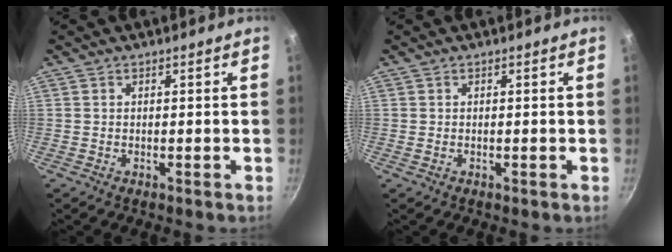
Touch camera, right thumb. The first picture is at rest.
{"total": 0.0}